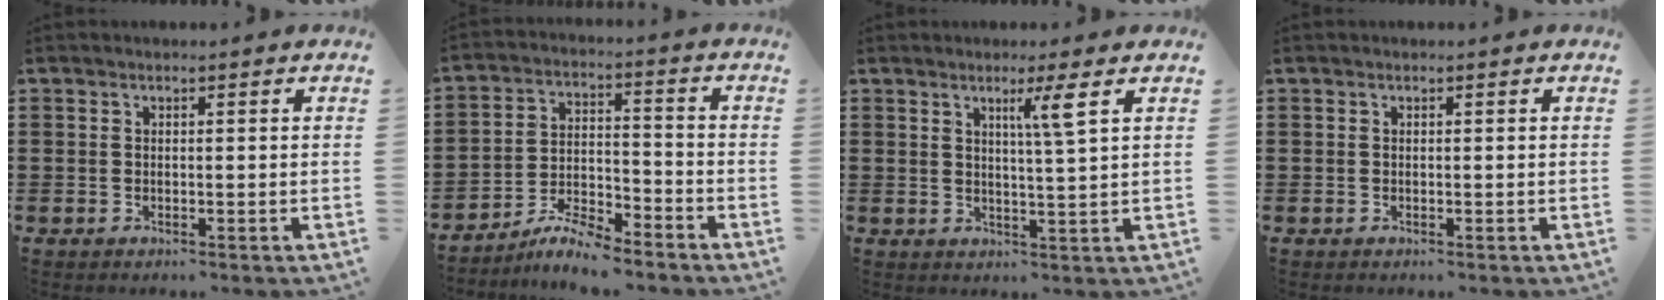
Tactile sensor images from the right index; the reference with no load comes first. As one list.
[{"total": 6.2, "force": [-5.8, 0.7, 2.1], "torque": [-0.043, 0.004, -0.110]}, {"total": 4.2, "force": [2.1, -0.6, 3.6], "torque": [-0.068, -0.009, 0.030]}, {"total": 0.0}]